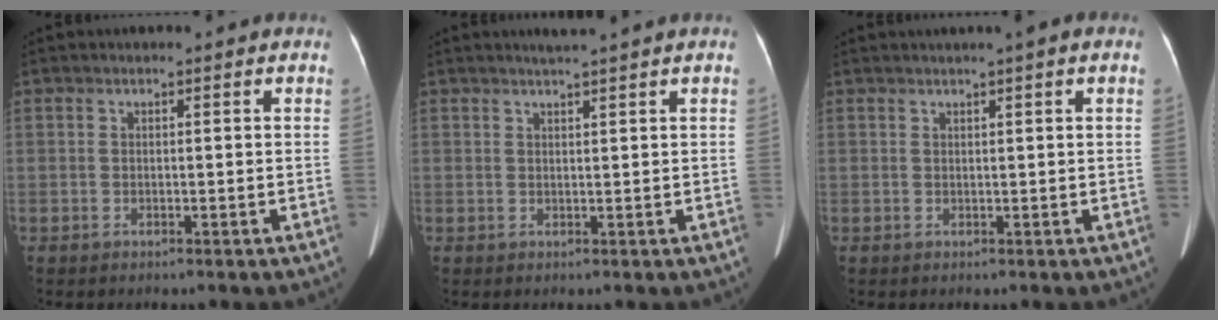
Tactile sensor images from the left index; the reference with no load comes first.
{"total": 1.8, "force": [1.5, -0.7, 0.7], "torque": [-0.008, 0.002, 0.031]}
{"total": 2.3, "force": [1.5, -0.1, 1.7], "torque": [-0.029, 0.019, 0.024]}